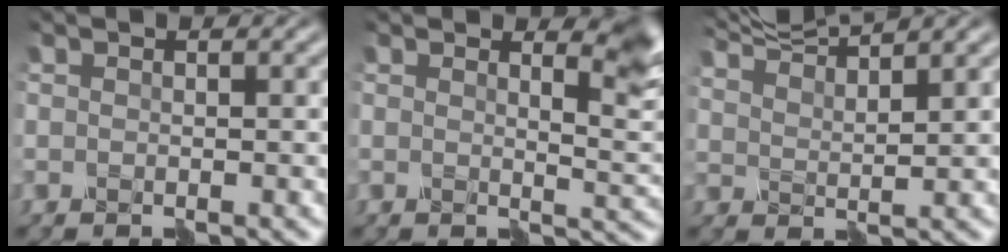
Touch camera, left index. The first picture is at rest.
{"total": 5.4, "force": [2.6, 2.1, 4.2], "torque": [-0.038, 0.006, 0.032]}
{"total": 5.4, "force": [5.3, -0.1, 0.7], "torque": [-0.027, 0.016, 0.088]}